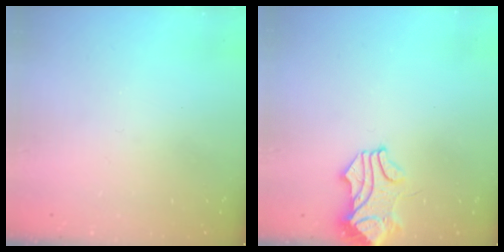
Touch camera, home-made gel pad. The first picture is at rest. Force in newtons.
{"total": 1.7, "press": 1.5, "slide": 0.8}